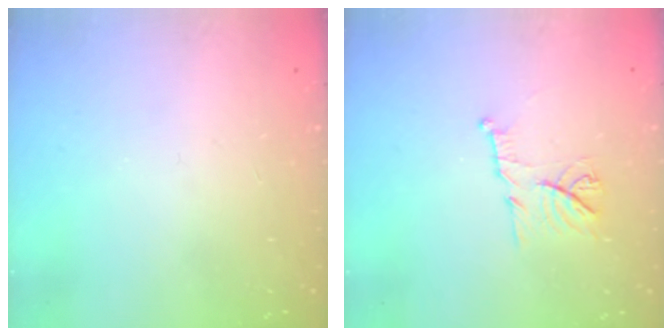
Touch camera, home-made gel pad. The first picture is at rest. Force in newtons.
{"total": 9.5, "press": 9.5, "slide": 0.2}